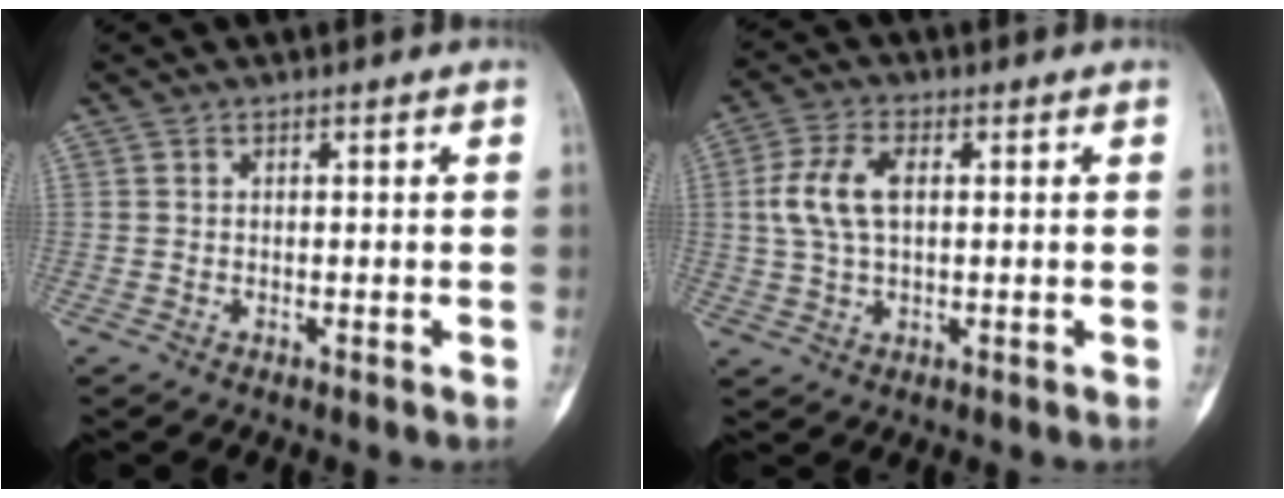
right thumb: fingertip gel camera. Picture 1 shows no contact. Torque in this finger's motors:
{"motor_torque": [0.05, 0.05, 0.42, -0.26, 0.11]}